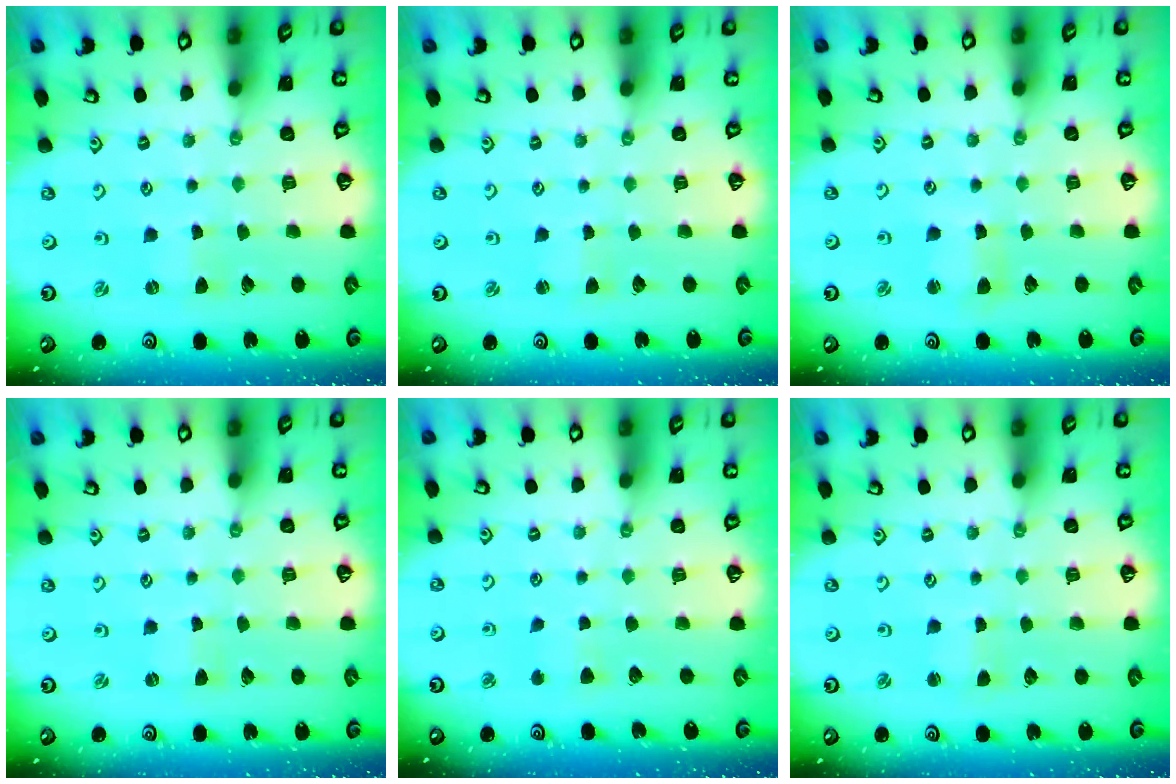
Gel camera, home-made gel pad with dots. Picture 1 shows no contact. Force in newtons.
{"total": 1.5, "press": 1.5, "slide": 0.3}
{"total": 2.9, "press": 2.9, "slide": 0.3}
{"total": 0.0}
{"total": 3.4, "press": 3.3, "slide": 0.7}
{"total": 2.0, "press": 2.0, "slide": 0.3}